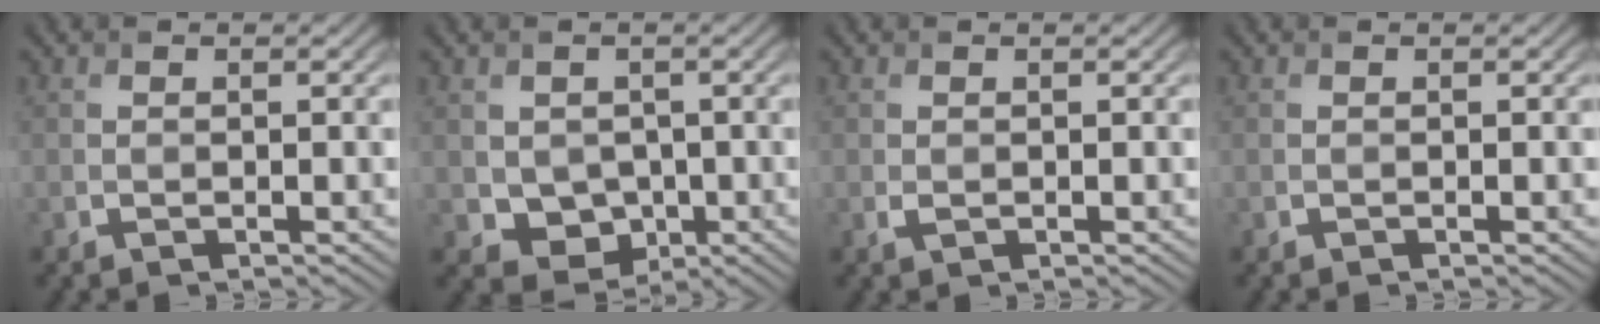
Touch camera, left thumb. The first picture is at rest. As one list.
[{"total": 4.6, "force": [0.1, 4.0, 2.2], "torque": [-0.059, -0.017, 0.003]}, {"total": 0.6, "force": [0.0, 0.4, 0.4], "torque": [-0.011, -0.001, 0.001]}, {"total": 0.0}]